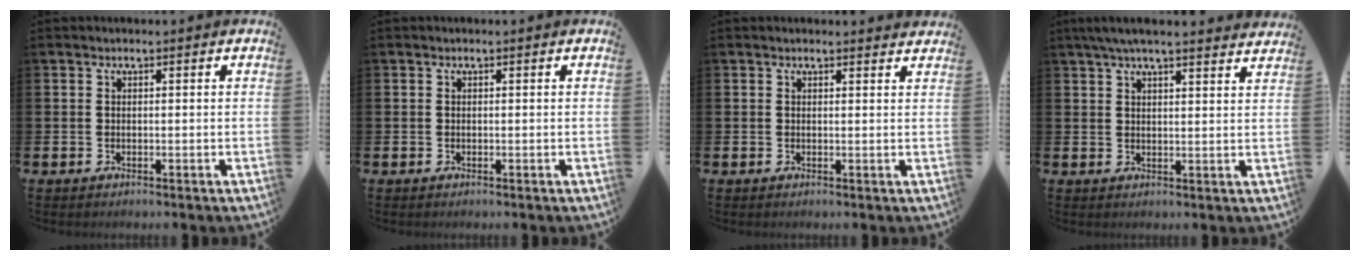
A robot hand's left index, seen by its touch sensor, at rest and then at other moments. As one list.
[{"total": 0.0}, {"total": 0.9, "force": [0.9, 0.1, 0.1], "torque": [0.010, -0.002, 0.014]}, {"total": 4.9, "force": [4.5, 0.4, 2.0], "torque": [-0.046, -0.010, 0.082]}]